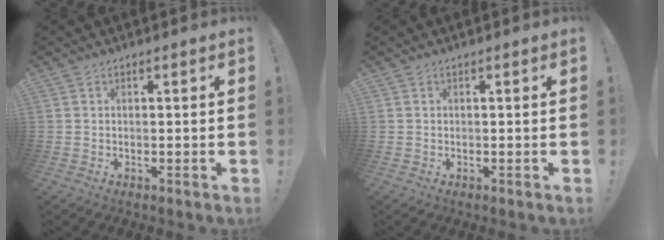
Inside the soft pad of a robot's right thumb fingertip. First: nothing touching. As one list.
[{"total": 0.0}]